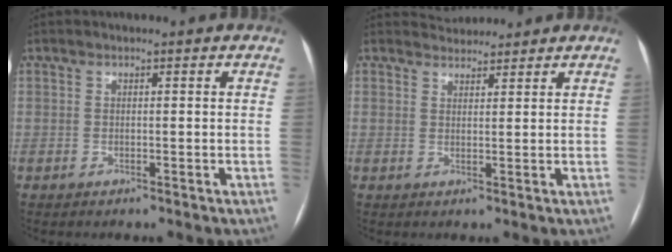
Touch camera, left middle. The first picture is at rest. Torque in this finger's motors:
{"motor_torque": [0.16, -0.10, -0.01, -0.03]}